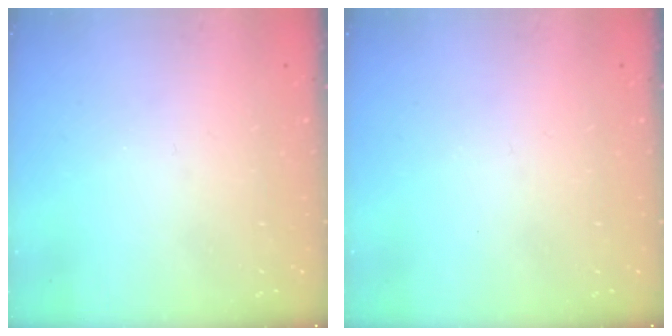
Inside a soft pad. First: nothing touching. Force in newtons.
{"total": 0.0}